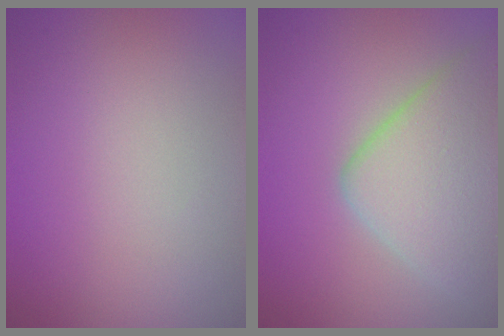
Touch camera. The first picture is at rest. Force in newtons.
{"total": 6.9, "press": 6.9, "slide": 0.5}